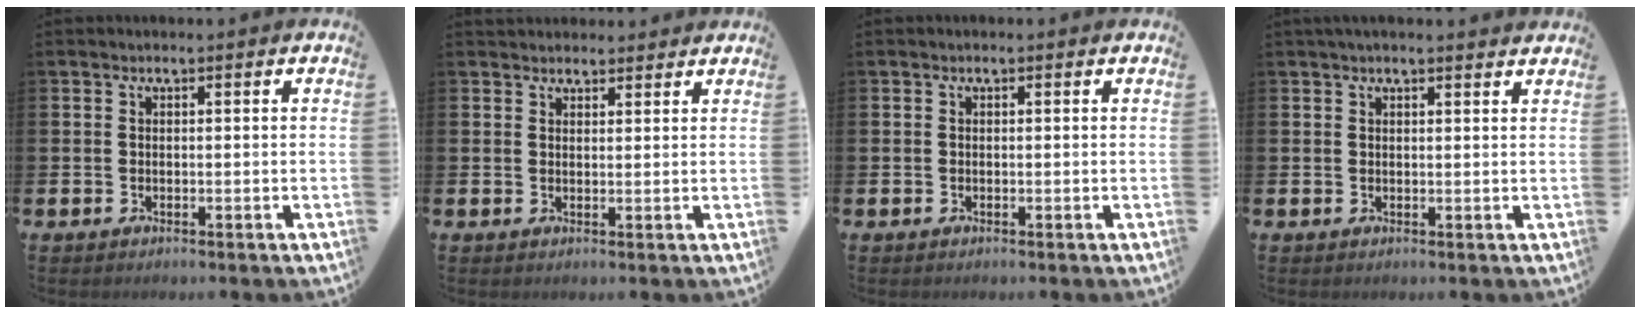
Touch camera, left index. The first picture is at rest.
{"total": 2.3, "force": [2.1, 0.8, -0.1], "torque": [0.007, -0.007, 0.038]}
{"total": 0.0}
{"total": 1.5, "force": [1.4, 0.0, 0.5], "torque": [-0.010, -0.002, 0.025]}